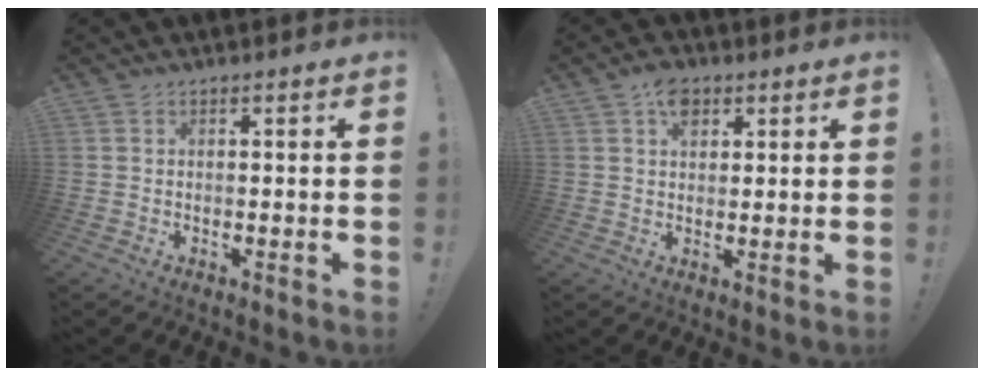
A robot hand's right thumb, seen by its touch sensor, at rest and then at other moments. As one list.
[{"total": 5.8, "force": [2.9, 3.8, 3.3], "torque": [-0.047, -0.005, 0.051]}]